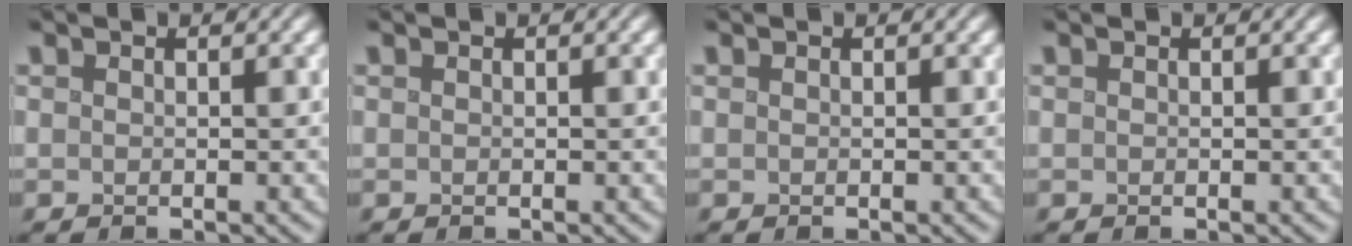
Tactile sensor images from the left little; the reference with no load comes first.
{"total": 0.0}
{"total": 0.0}
{"total": 0.0}